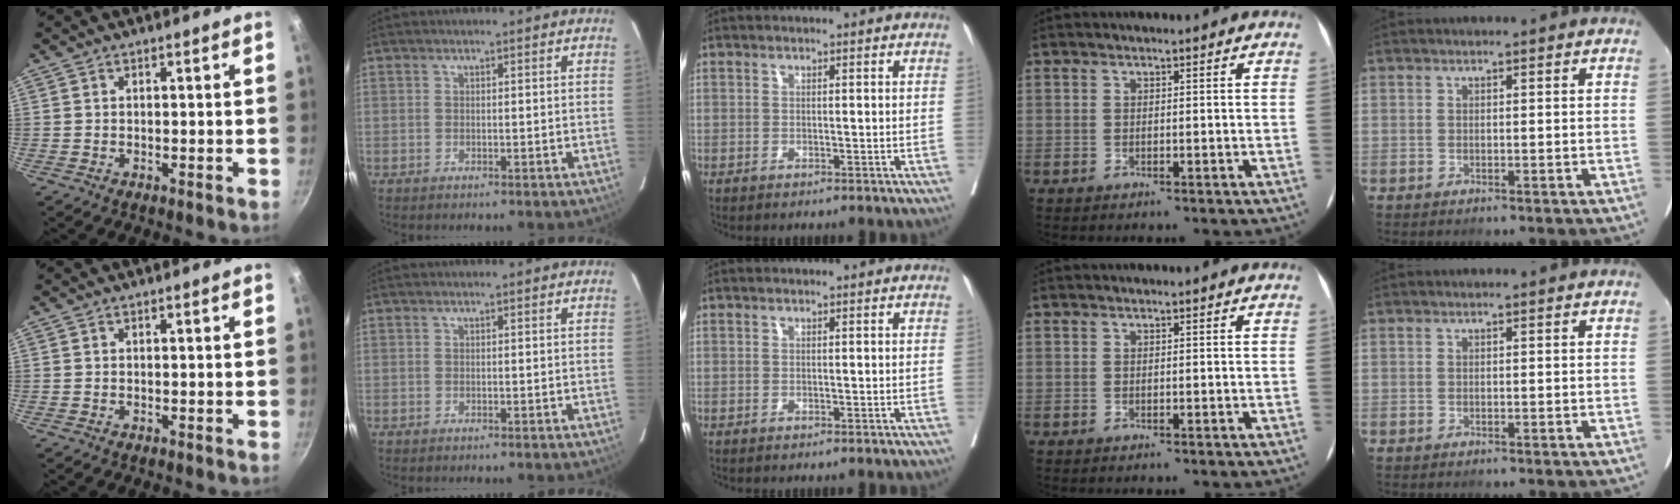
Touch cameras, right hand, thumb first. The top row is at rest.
{}